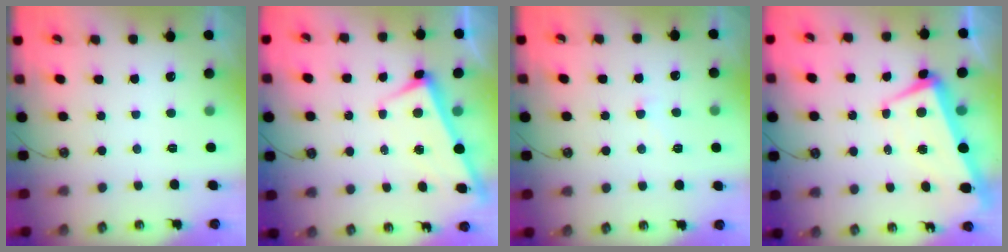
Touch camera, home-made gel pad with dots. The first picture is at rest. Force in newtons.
{"total": 2.6, "press": 2.6, "slide": 0.4}
{"total": 3.5, "press": 3.5, "slide": 0.4}
{"total": 1.6, "press": 1.4, "slide": 0.9}